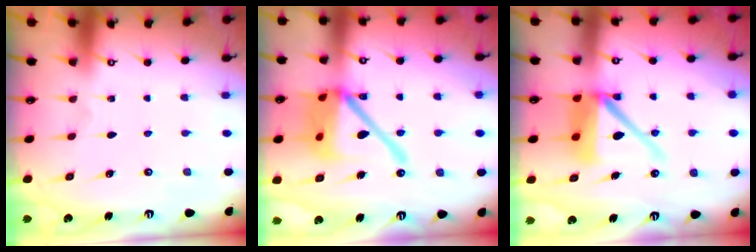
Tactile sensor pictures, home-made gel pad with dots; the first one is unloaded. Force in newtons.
{"total": 17.9, "press": 17.7, "slide": 2.2}
{"total": 11.5, "press": 11.4, "slide": 1.5}